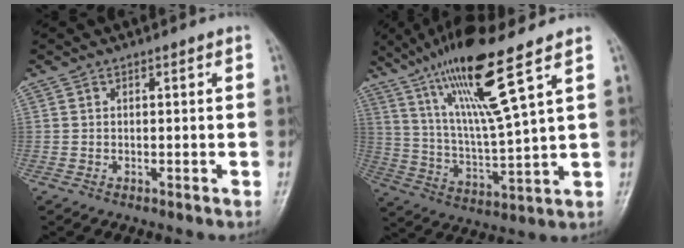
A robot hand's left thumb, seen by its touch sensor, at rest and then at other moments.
{"total": 16.9, "force": [9.6, 1.7, 13.9], "torque": [-0.264, -0.043, 0.185]}